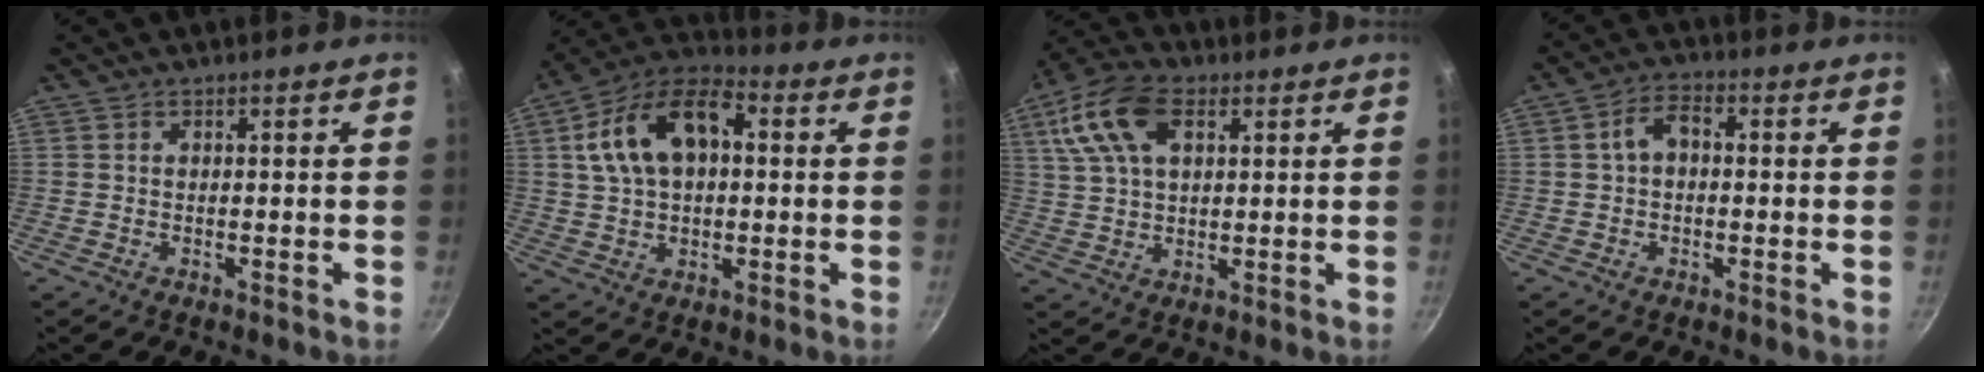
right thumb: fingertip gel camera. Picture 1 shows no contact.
{"total": 15.8, "force": [3.0, 9.6, 12.1], "torque": [-0.195, 0.032, 0.038]}
{"total": 12.7, "force": [4.7, 7.4, 9.2], "torque": [-0.174, 0.010, 0.080]}
{"total": 4.9, "force": [0.3, 3.3, 3.7], "torque": [-0.060, 0.018, -0.001]}